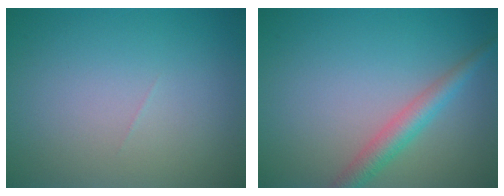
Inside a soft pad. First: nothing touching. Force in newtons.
{"total": 2.9, "press": 2.9, "slide": 0.1}